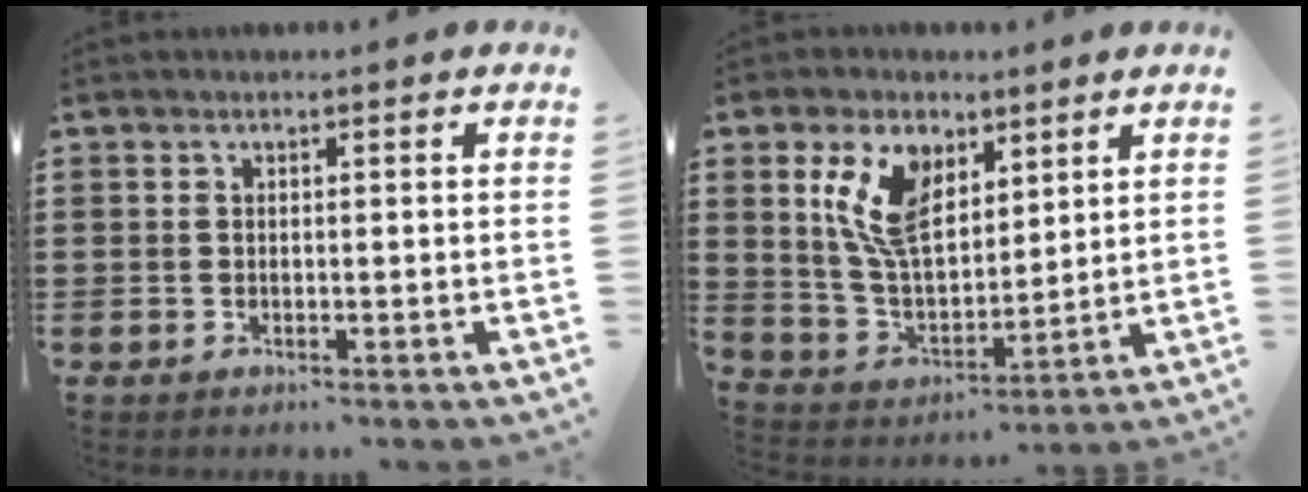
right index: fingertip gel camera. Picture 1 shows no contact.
{"total": 10.0, "force": [4.7, 5.4, 7.1], "torque": [-0.162, 0.008, 0.087]}